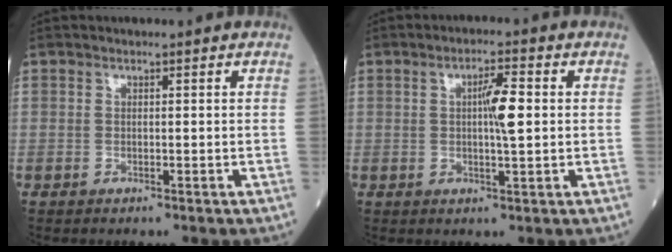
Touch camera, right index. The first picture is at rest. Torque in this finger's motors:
{"motor_torque": [0.94, 0.08, 0.35, 0.10]}